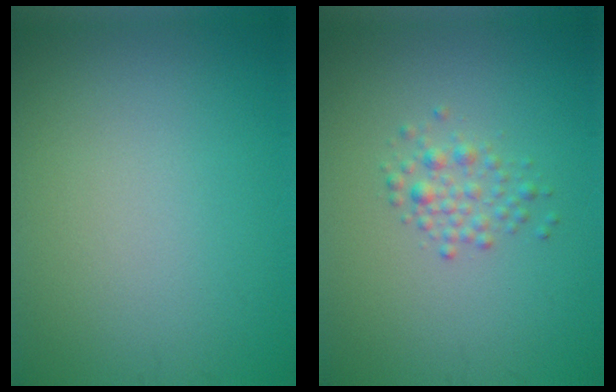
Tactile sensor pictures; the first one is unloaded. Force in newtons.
{"total": 1.7, "press": 1.7, "slide": 0.0}